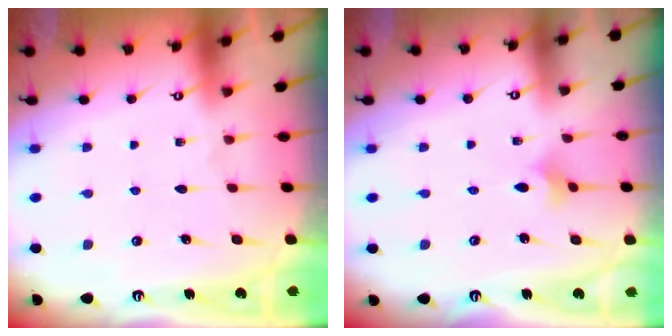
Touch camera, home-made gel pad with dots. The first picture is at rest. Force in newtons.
{"total": 1.9, "press": 1.8, "slide": 0.5}